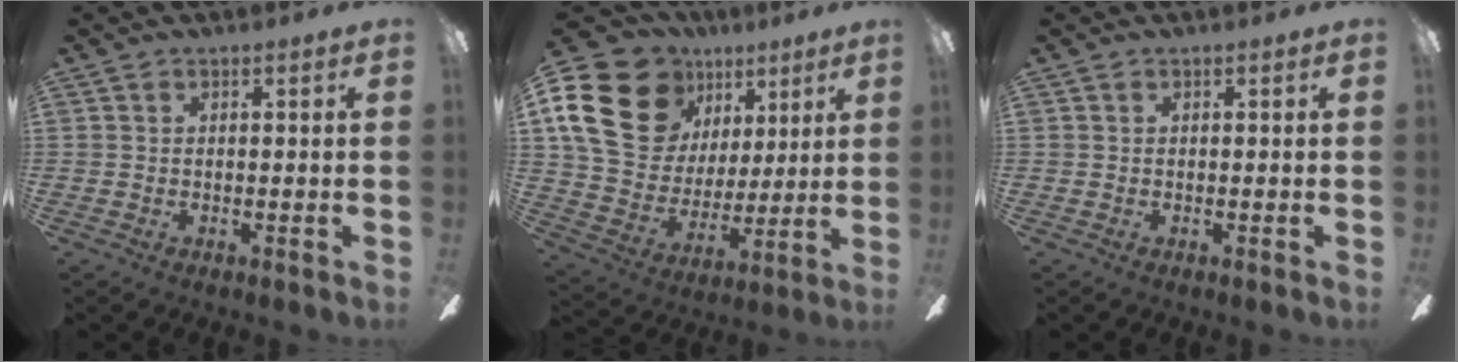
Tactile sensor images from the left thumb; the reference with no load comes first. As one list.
[{"total": 22.9, "force": [10.5, 16.8, 11.4], "torque": [-0.242, -0.037, 0.207]}, {"total": 0.0}]